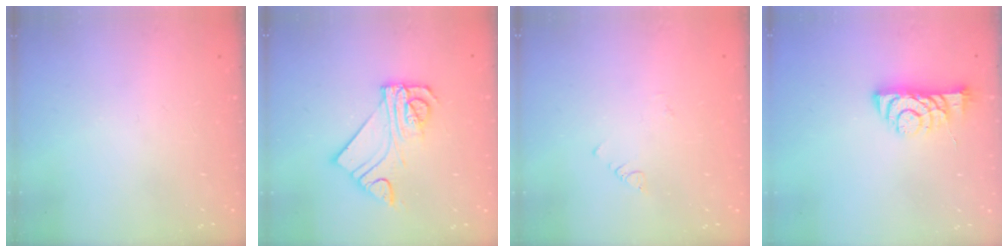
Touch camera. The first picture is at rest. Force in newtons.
{"total": 12.0, "press": 11.9, "slide": 1.1}
{"total": 1.1, "press": 1.1, "slide": 0.3}
{"total": 7.1, "press": 7.1, "slide": 0.7}